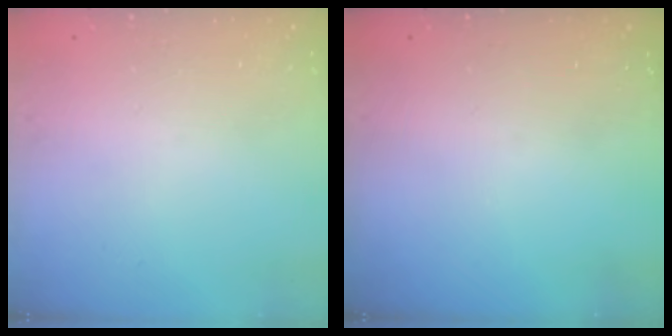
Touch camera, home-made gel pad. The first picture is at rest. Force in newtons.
{"total": 0.0}